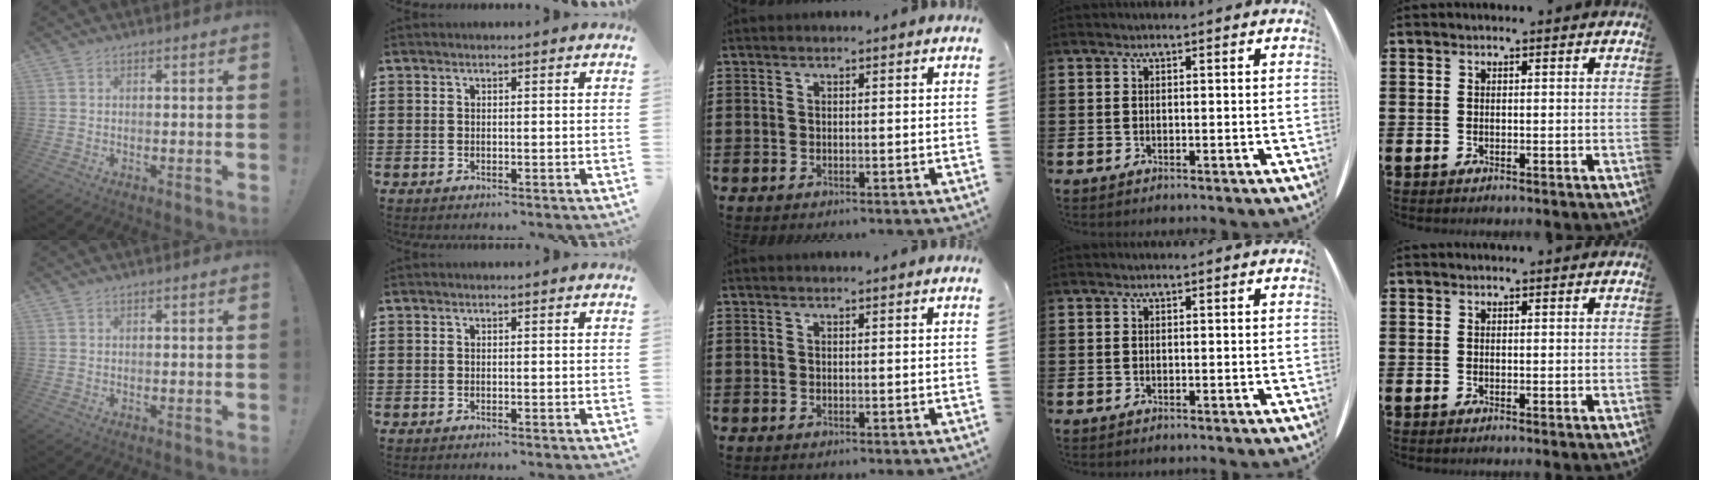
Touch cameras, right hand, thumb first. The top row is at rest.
{"thumb": {"total": 0.5, "force": [0.5, 0.2, 0.0], "torque": [-0.004, 0.001, 0.010]}}